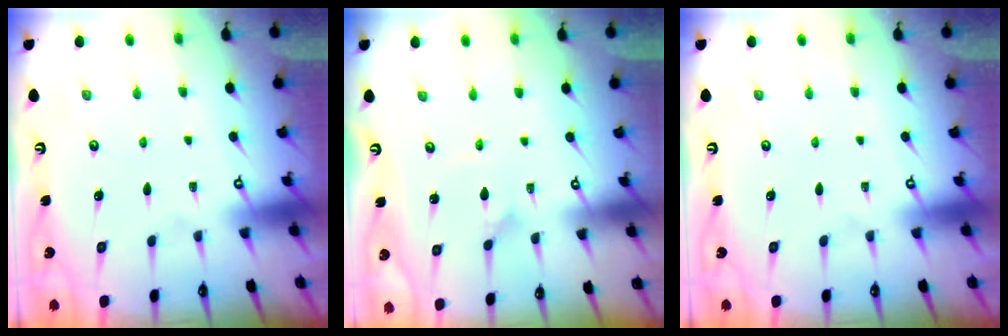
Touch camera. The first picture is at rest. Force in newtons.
{"total": 2.5, "press": 2.5, "slide": 0.1}
{"total": 0.0}